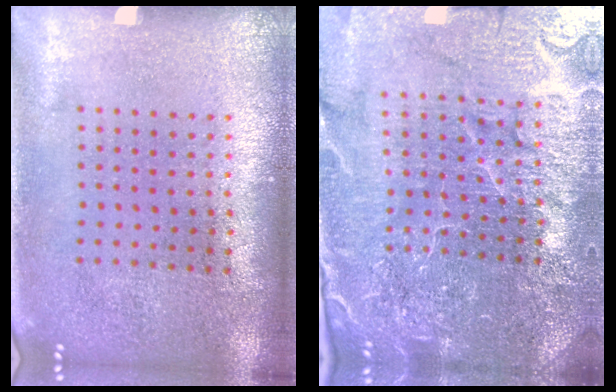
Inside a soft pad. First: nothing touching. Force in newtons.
{"total": 5.5, "press": 5.0, "slide": 2.3}